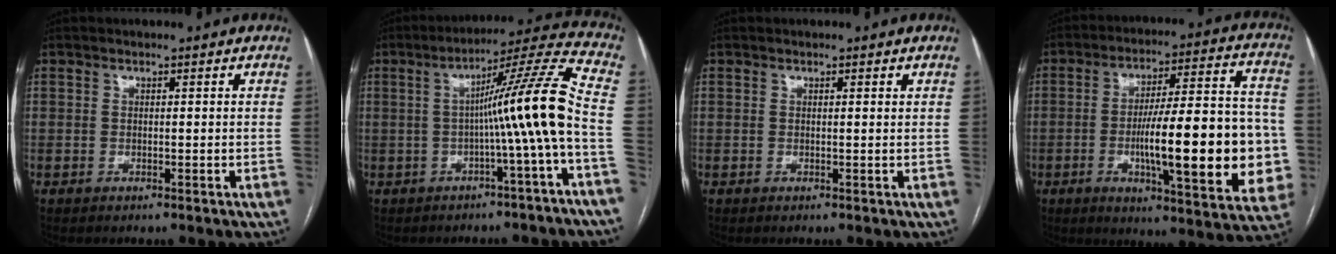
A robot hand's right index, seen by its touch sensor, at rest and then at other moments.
{"total": 12.3, "force": [-2.1, -2.4, 11.9], "torque": [-0.168, 0.019, -0.036]}
{"total": 0.5, "force": [0.3, 0.0, 0.4], "torque": [-0.006, 0.002, 0.003]}
{"total": 22.8, "force": [-3.8, 4.5, 22.0], "torque": [-0.271, 0.019, -0.046]}